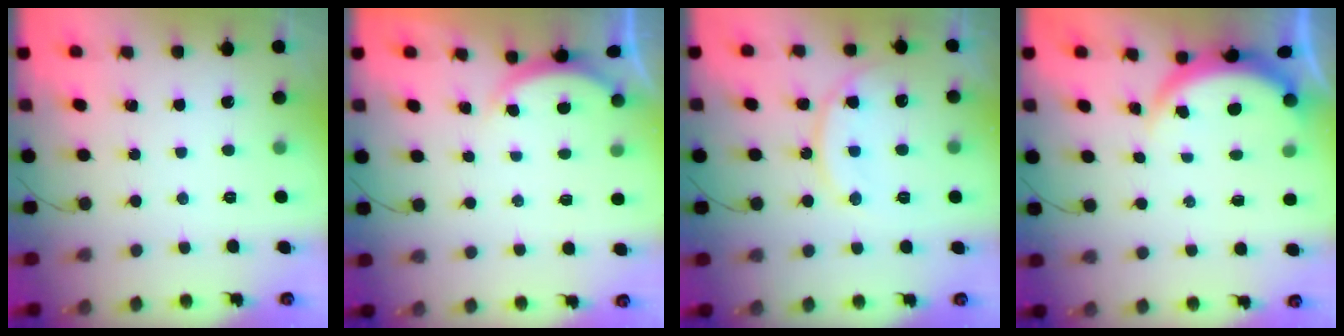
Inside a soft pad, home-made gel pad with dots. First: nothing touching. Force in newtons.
{"total": 1.7, "press": 1.7, "slide": 0.4}
{"total": 14.2, "press": 14.2, "slide": 1.2}
{"total": 3.8, "press": 3.7, "slide": 0.7}